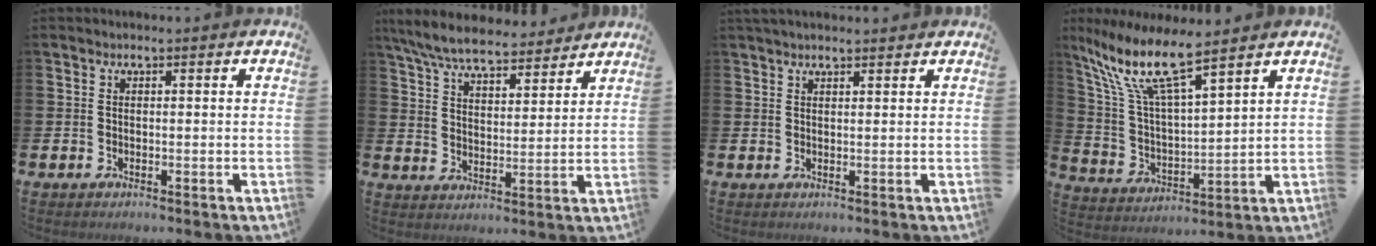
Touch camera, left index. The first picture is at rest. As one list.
[{"total": 7.8, "force": [7.2, 1.6, 2.5], "torque": [-0.079, -0.032, 0.130]}, {"total": 1.8, "force": [1.7, 0.3, 0.5], "torque": [0.000, -0.004, 0.029]}, {"total": 10.4, "force": [8.3, 1.7, 6.1], "torque": [-0.151, -0.041, 0.138]}]